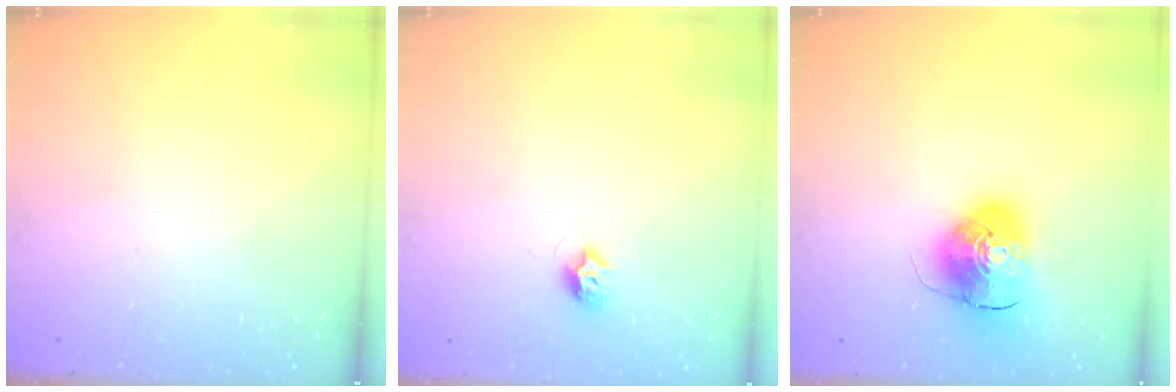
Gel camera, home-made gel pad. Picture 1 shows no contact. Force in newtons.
{"total": 7.4, "press": 7.4, "slide": 0.6}
{"total": 9.7, "press": 9.6, "slide": 1.4}